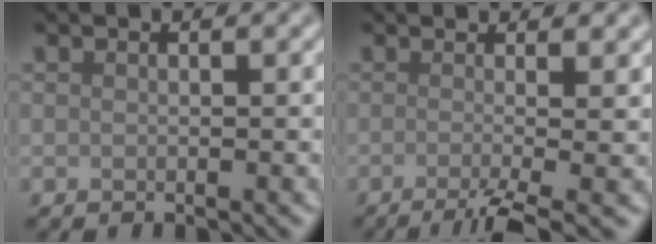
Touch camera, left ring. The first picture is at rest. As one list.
[{"total": 6.0, "force": [-1.1, 1.7, 5.6], "torque": [-0.061, -0.003, -0.021]}]